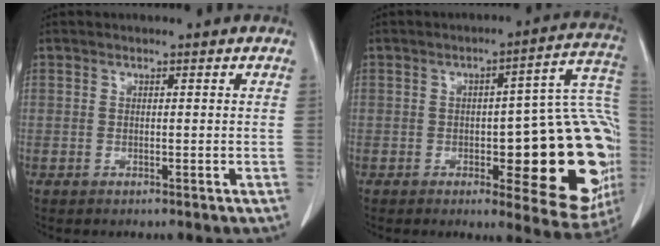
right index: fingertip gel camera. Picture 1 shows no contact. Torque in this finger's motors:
{"motor_torque": [1.43, -0.11, 0.36, 0.09]}